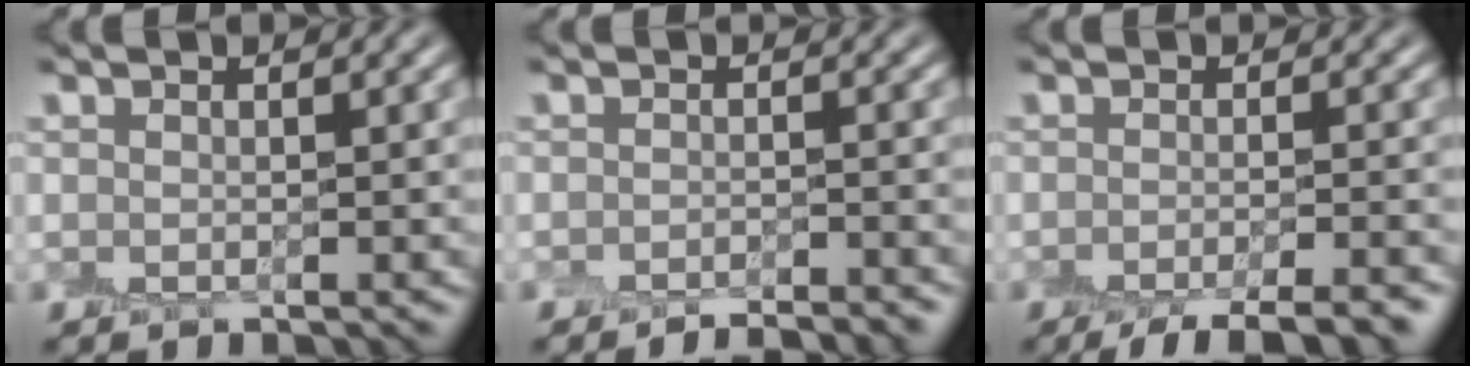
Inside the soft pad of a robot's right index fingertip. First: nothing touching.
{"total": 3.1, "force": [-2.9, 0.2, 1.1], "torque": [-0.016, 0.006, -0.037]}
{"total": 5.8, "force": [-4.4, 1.1, 3.5], "torque": [-0.048, -0.003, -0.068]}